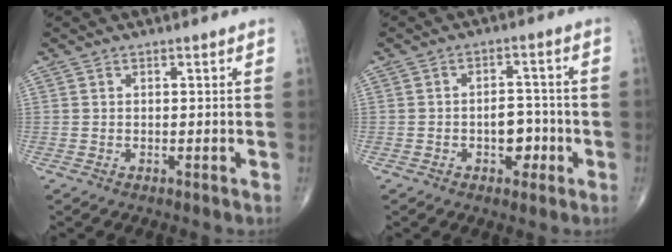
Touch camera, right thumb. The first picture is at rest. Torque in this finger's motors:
{"motor_torque": [2.60, 2.41, 1.16, -0.61, 0.43]}